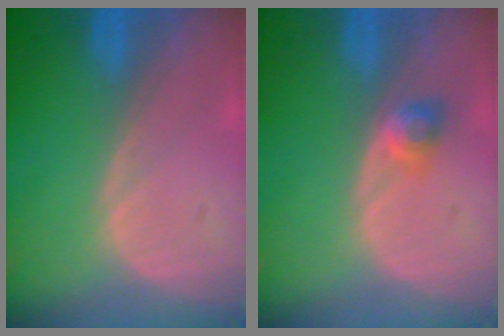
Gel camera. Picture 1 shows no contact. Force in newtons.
{"total": 2.6, "press": 2.2, "slide": 1.4}